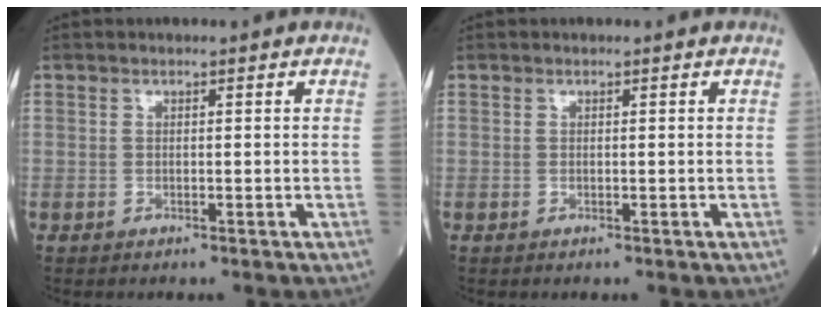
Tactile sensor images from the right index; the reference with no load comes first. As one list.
[{"total": 0.0}]